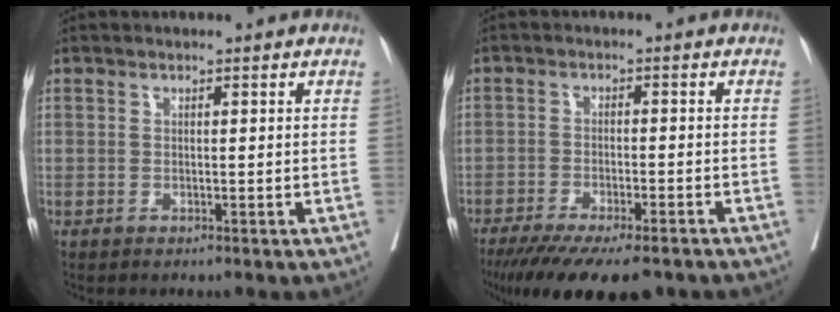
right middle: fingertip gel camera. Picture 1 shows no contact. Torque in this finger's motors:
{"motor_torque": [1.20, -0.94, 0.28, 0.10]}